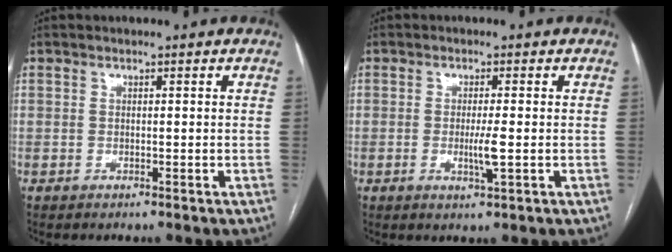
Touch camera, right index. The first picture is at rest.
{"total": 3.2, "force": [-0.5, 0.0, 3.2], "torque": [-0.064, -0.008, -0.008]}